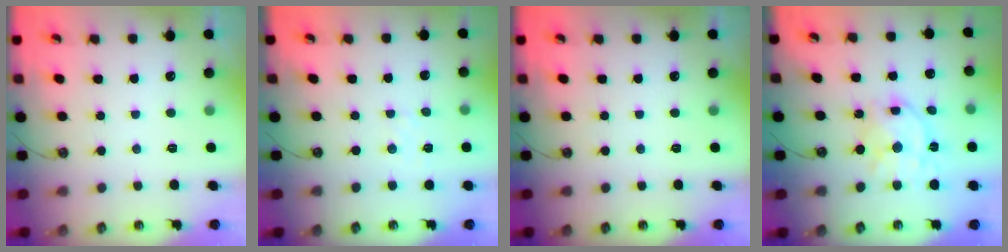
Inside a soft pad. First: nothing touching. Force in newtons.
{"total": 1.9, "press": 1.9, "slide": 0.3}
{"total": 0.0}
{"total": 14.0, "press": 14.0, "slide": 0.9}